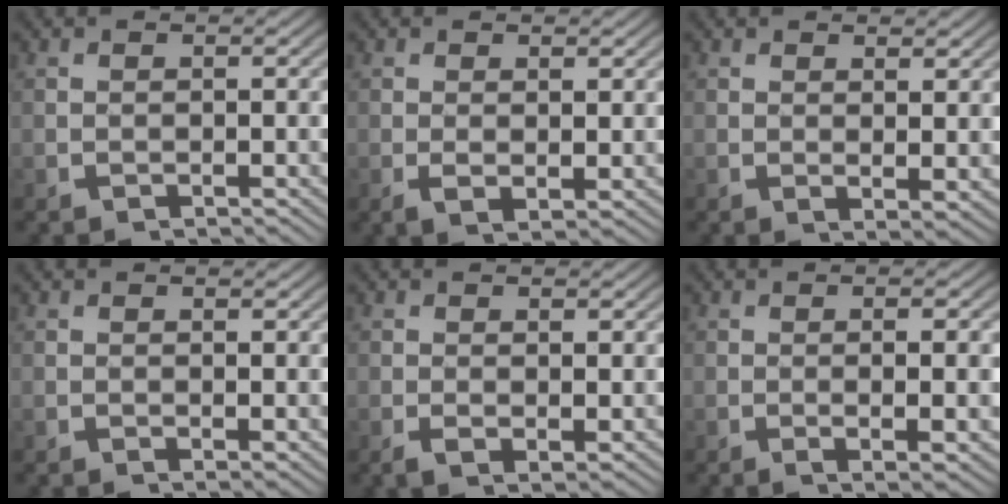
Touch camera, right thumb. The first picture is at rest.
{"total": 1.5, "force": [0.4, 0.5, 1.3], "torque": [-0.028, -0.008, 0.014]}
{"total": 1.7, "force": [1.0, 0.2, 1.4], "torque": [-0.024, -0.009, 0.020]}
{"total": 0.9, "force": [0.6, 0.2, 0.6], "torque": [-0.010, -0.005, 0.014]}
{"total": 1.4, "force": [0.3, 0.6, 1.2], "torque": [-0.024, -0.008, 0.011]}
{"total": 3.3, "force": [-0.1, 0.6, 3.2], "torque": [-0.049, -0.003, -0.001]}